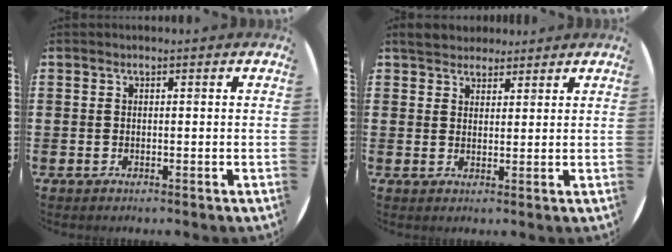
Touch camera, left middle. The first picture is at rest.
{"total": 3.5, "force": [3.3, 1.2, 0.3], "torque": [-0.006, -0.003, 0.062]}